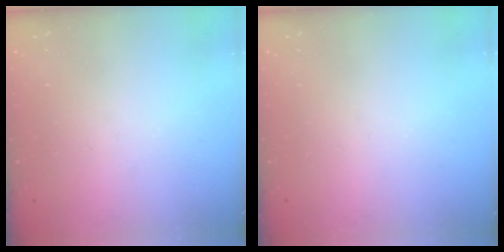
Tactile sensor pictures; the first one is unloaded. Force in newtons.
{"total": 0.0}